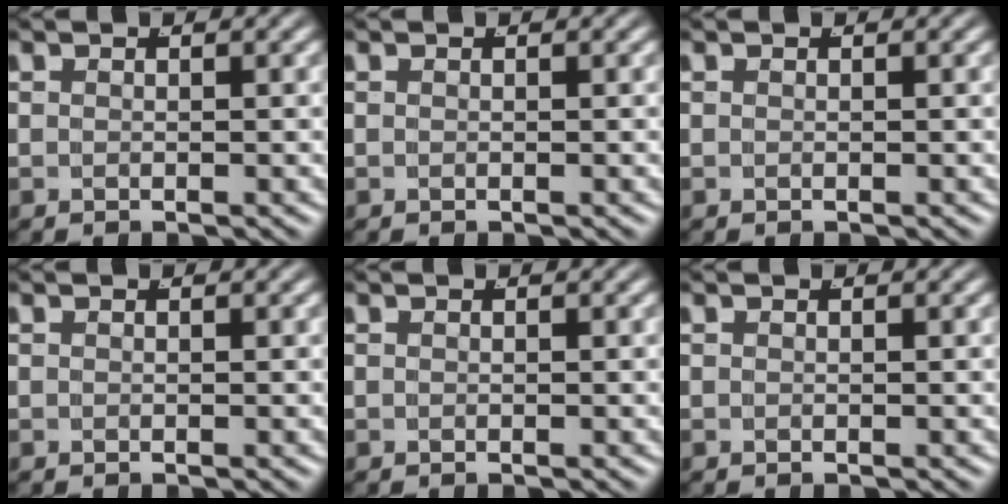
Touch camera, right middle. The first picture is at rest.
{"total": 0.0}
{"total": 0.0}
{"total": 0.0}
{"total": 0.0}
{"total": 0.0}